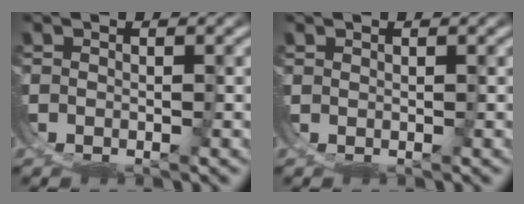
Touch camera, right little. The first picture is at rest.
{"total": 0.6, "force": [0.5, -0.3, -0.2], "torque": [0.004, 0.003, 0.008]}